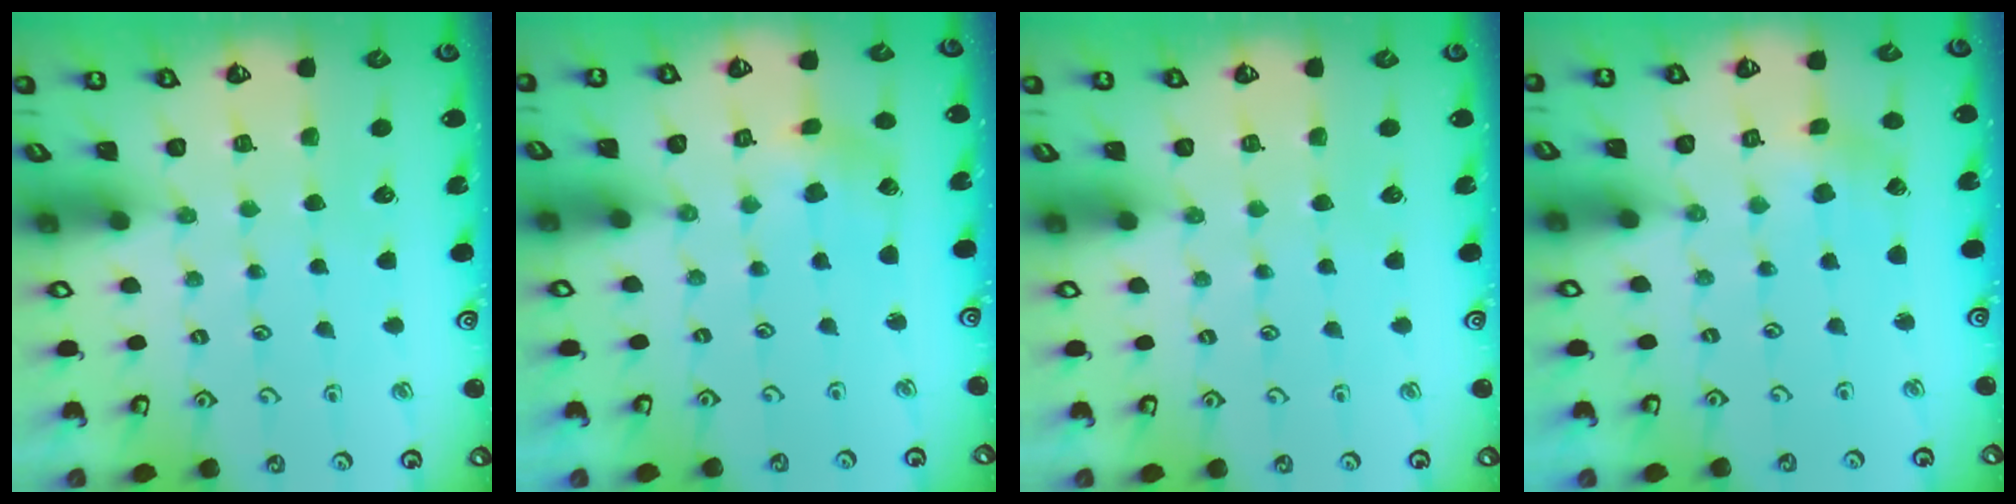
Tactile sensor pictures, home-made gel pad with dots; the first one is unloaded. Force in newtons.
{"total": 2.6, "press": 2.6, "slide": 0.4}
{"total": 0.0}
{"total": 1.4, "press": 1.4, "slide": 0.3}